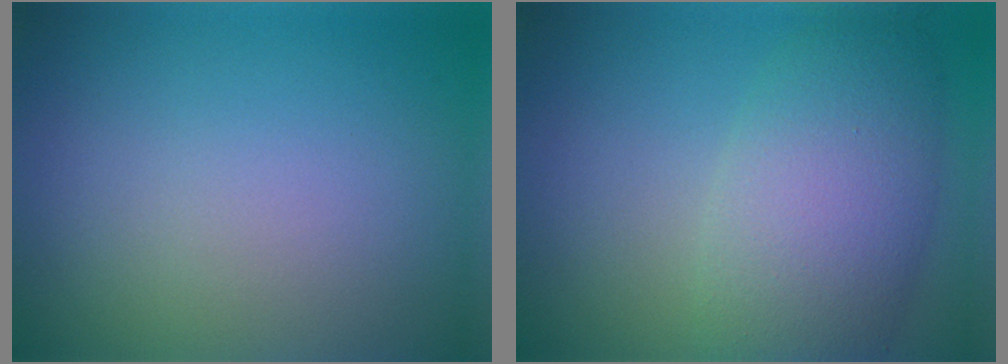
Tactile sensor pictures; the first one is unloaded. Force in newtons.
{"total": 7.2, "press": 7.2, "slide": 0.4}